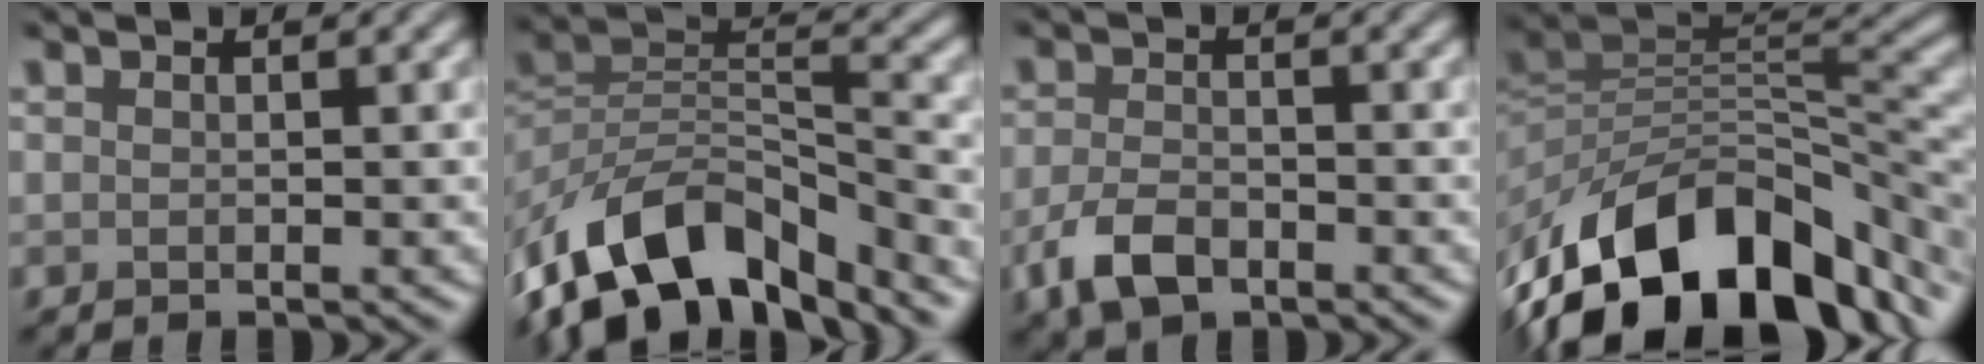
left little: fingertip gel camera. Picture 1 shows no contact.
{"total": 12.3, "force": [-8.3, 6.1, 6.7], "torque": [-0.123, 0.019, -0.164]}
{"total": 3.8, "force": [-2.2, 2.0, 2.3], "torque": [-0.049, -0.004, -0.048]}
{"total": 14.0, "force": [-6.7, 8.3, 9.1], "torque": [-0.156, 0.008, -0.121]}